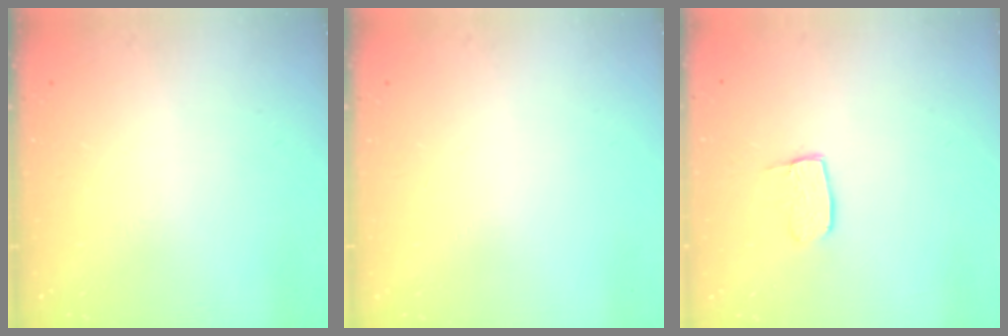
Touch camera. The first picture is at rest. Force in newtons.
{"total": 0.0}
{"total": 5.8, "press": 5.8, "slide": 0.4}